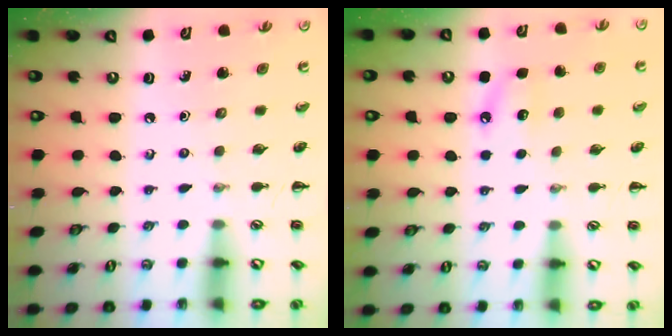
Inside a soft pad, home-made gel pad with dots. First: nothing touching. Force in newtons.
{"total": 6.5, "press": 6.2, "slide": 1.9}